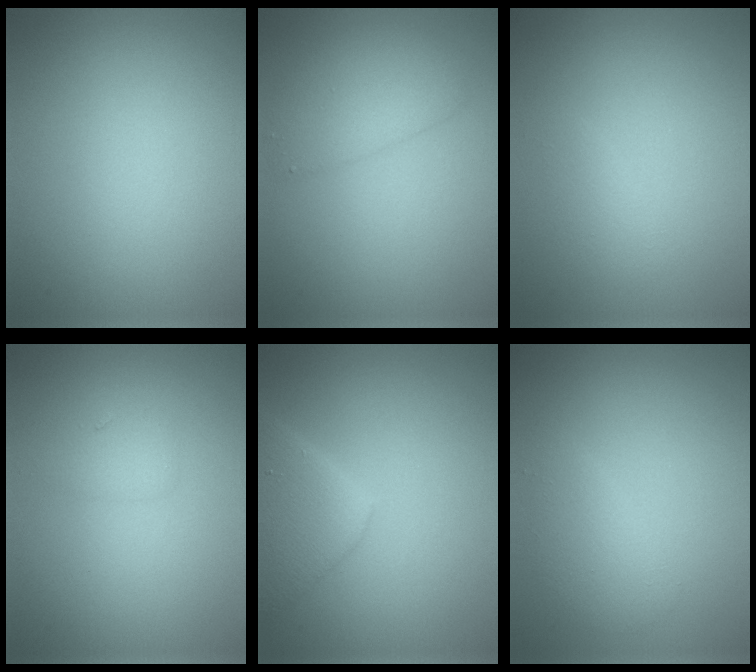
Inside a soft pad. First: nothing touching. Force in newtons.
{"total": 2.8, "press": 2.8, "slide": 0.1}
{"total": 1.2, "press": 1.2, "slide": 0.1}
{"total": 1.2, "press": 1.2, "slide": 0.1}
{"total": 4.4, "press": 4.4, "slide": 0.2}
{"total": 2.2, "press": 2.2, "slide": 0.1}